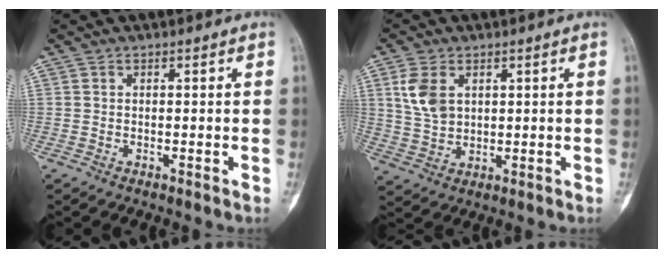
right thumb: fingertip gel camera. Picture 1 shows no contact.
{"total": 7.0, "force": [2.4, 4.6, 4.7], "torque": [-0.090, -0.004, 0.058]}